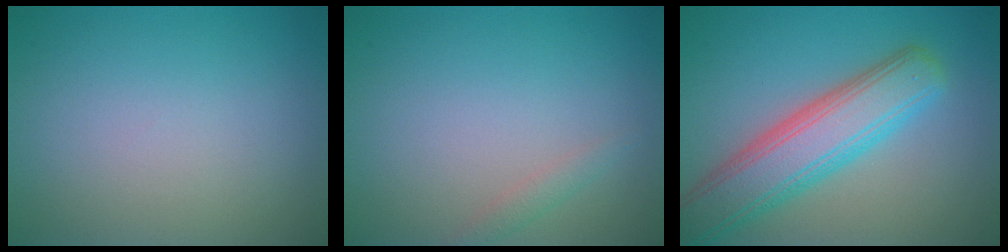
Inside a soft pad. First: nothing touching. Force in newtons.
{"total": 1.0, "press": 1.0, "slide": 0.0}
{"total": 7.4, "press": 7.4, "slide": 0.7}